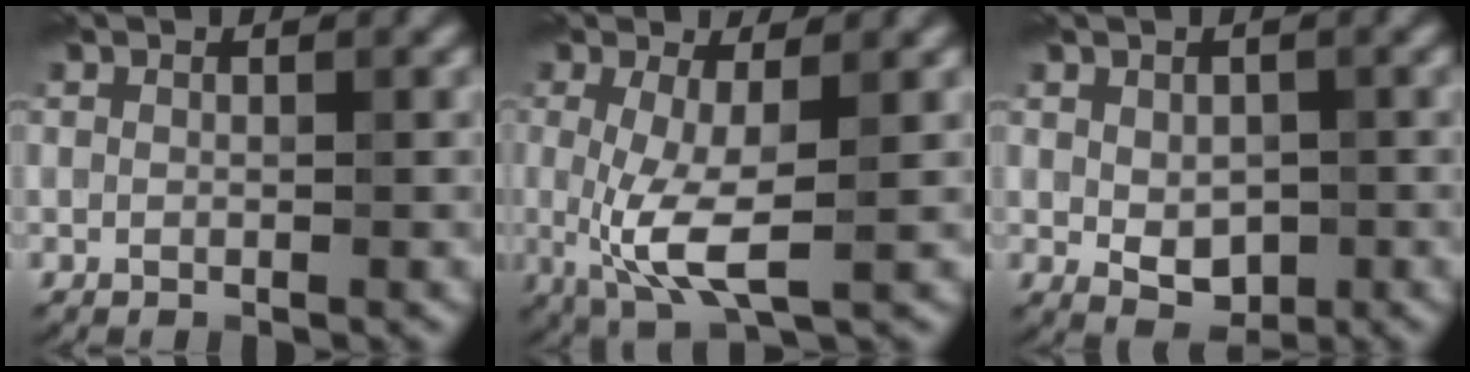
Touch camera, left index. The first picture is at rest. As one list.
[{"total": 5.5, "force": [-0.5, 1.6, 5.3], "torque": [-0.114, -0.015, -0.007]}, {"total": 3.1, "force": [-0.2, 2.1, 2.4], "torque": [-0.038, -0.007, 0.003]}]